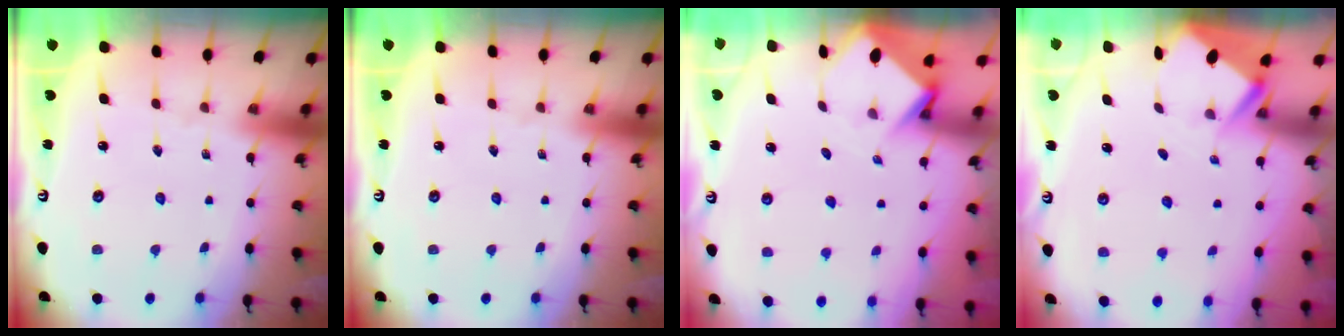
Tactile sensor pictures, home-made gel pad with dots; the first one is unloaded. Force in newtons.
{"total": 0.0}
{"total": 3.4, "press": 3.4, "slide": 0.2}
{"total": 2.7, "press": 2.7, "slide": 0.3}